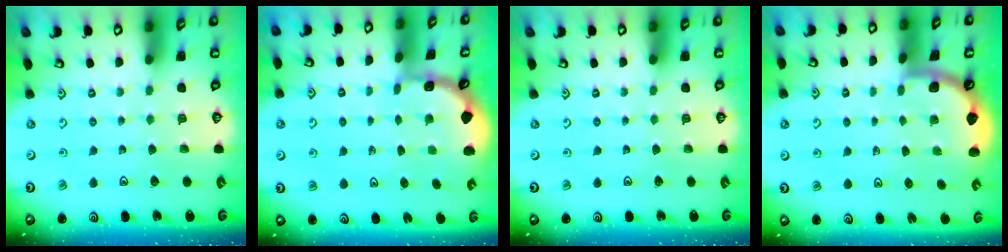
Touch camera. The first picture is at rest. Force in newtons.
{"total": 1.6, "press": 1.6, "slide": 0.2}
{"total": 0.0}
{"total": 1.7, "press": 1.6, "slide": 0.1}